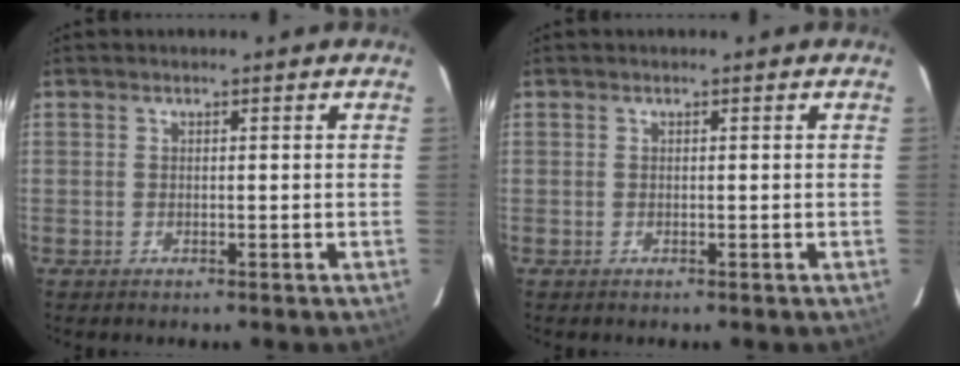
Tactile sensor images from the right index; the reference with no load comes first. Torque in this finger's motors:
{"motor_torque": [0.00, 0.00, 0.00, 0.00]}